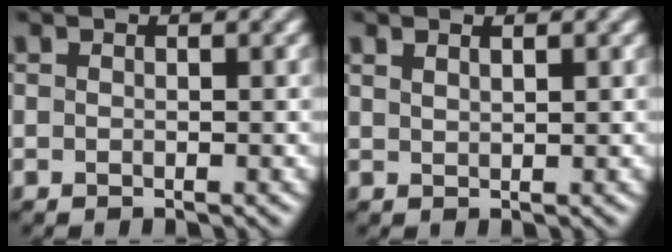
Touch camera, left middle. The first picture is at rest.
{"total": 0.6, "force": [0.5, 0.0, 0.3], "torque": [-0.001, 0.001, 0.007]}